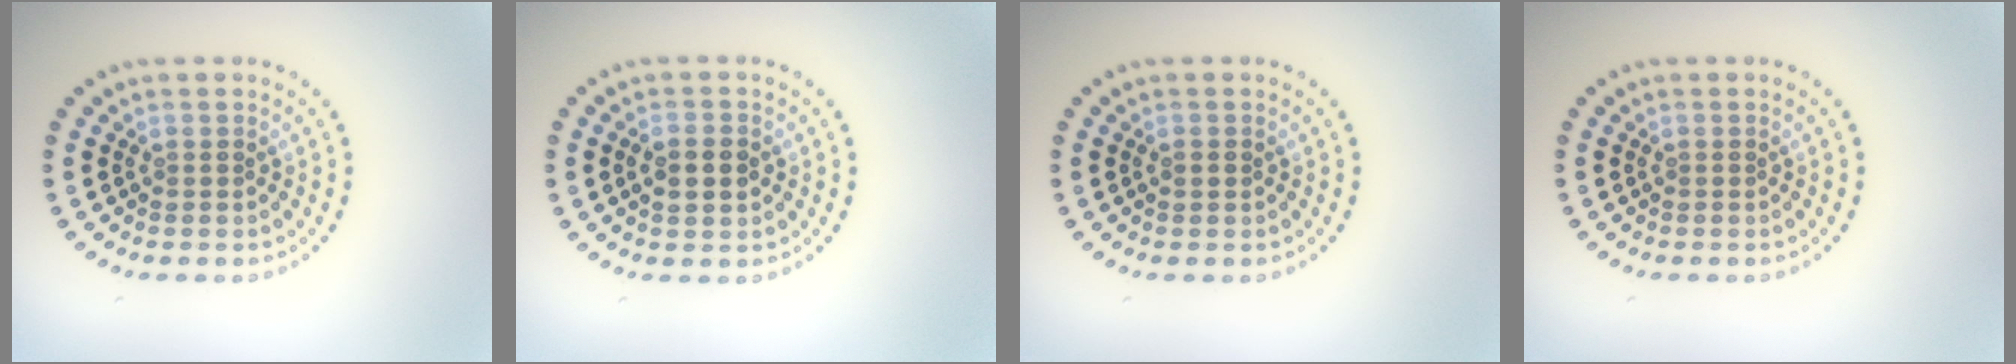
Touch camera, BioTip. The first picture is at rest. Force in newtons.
{"total": 2.4, "press": 2.4, "slide": 0.0}
{"total": 0.8, "press": 0.8, "slide": 0.1}
{"total": 0.0}